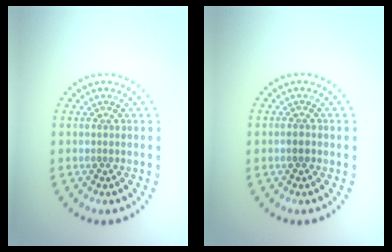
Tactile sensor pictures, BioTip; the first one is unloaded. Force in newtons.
{"total": 0.8, "press": 0.8, "slide": 0.2}